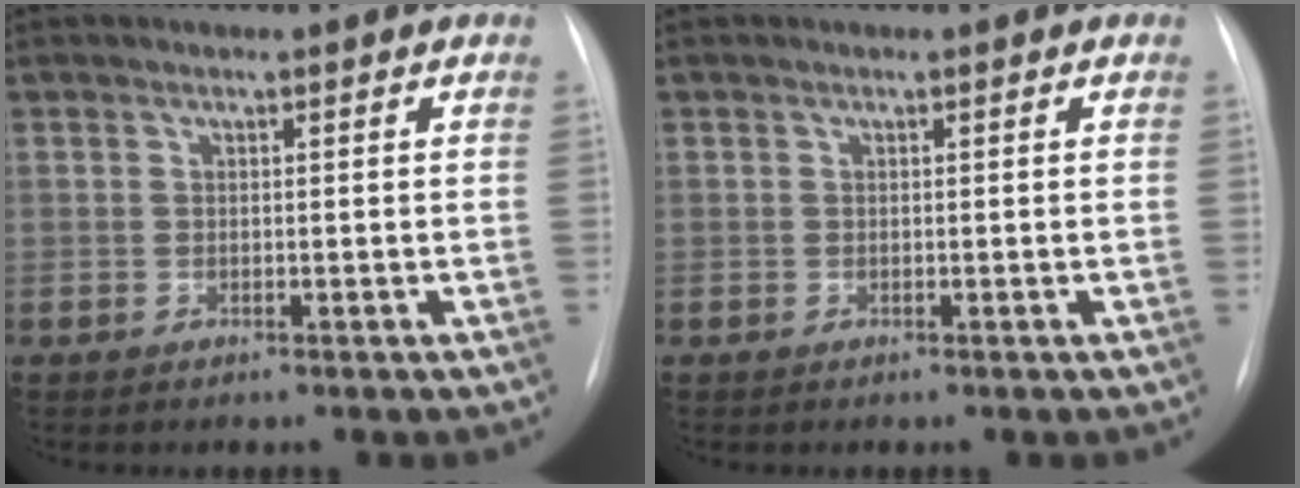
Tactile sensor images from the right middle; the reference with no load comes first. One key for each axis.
{"total": 0.0}